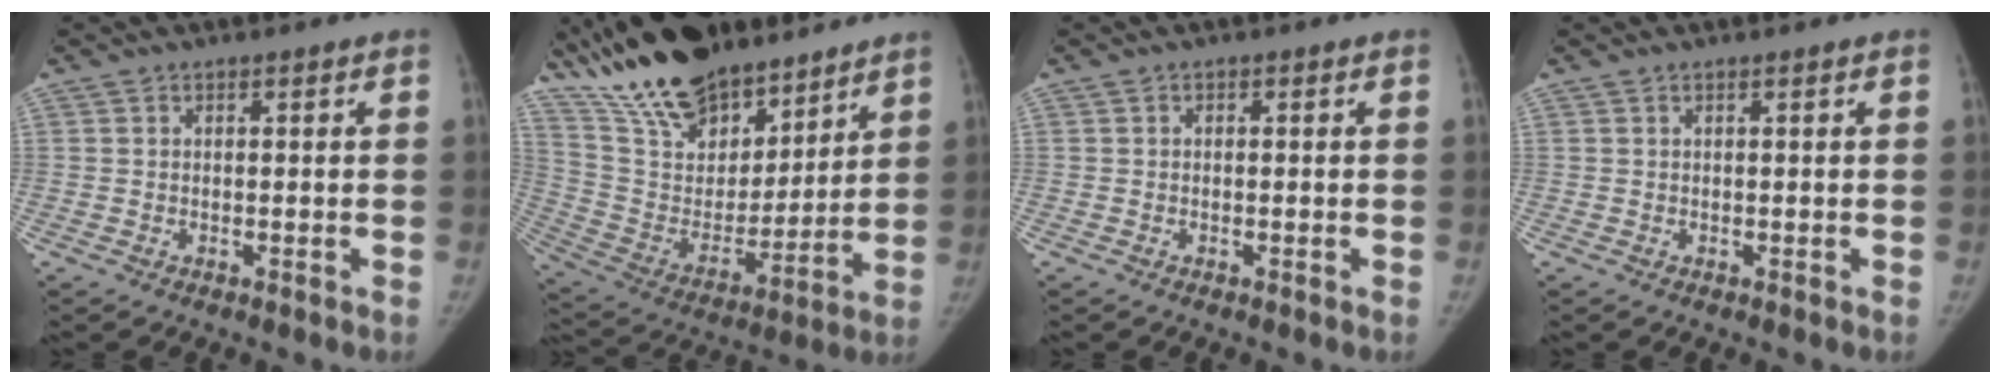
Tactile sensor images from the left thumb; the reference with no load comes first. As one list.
[{"total": 25.6, "force": [20.2, 10.9, 11.4], "torque": [-0.183, -0.070, 0.357]}, {"total": 0.0}, {"total": 0.0}]